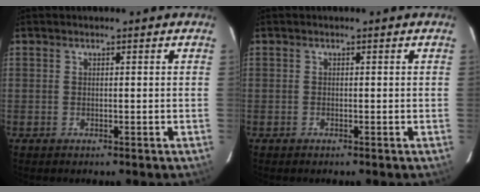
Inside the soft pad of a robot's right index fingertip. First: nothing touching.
{"total": 0.0}